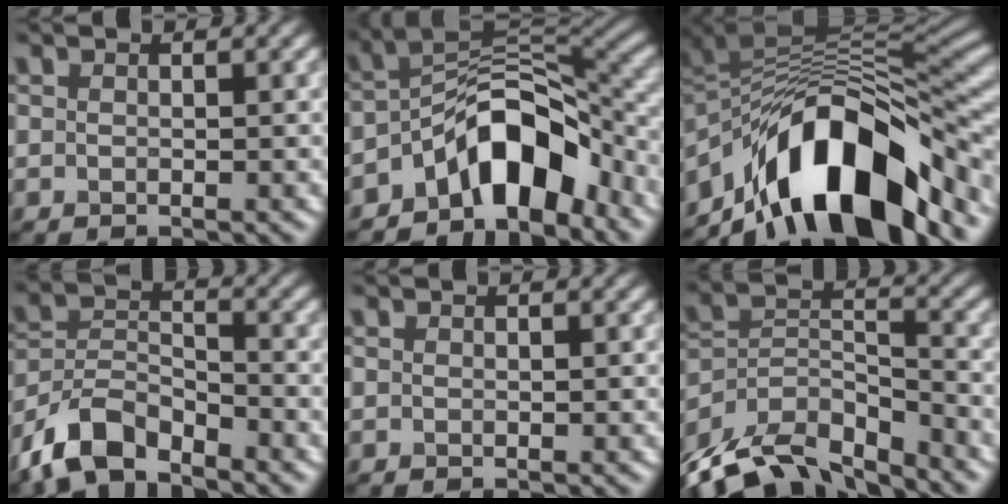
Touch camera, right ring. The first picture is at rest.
{"total": 8.2, "force": [-4.7, 3.7, 5.7], "torque": [-0.068, 0.016, -0.092]}
{"total": 13.9, "force": [-7.0, 6.1, 10.3], "torque": [-0.149, 0.023, -0.128]}
{"total": 6.4, "force": [-5.0, 2.7, 2.9], "torque": [-0.054, -0.003, -0.105]}
{"total": 0.0}
{"total": 13.2, "force": [-10.8, 5.3, 5.3], "torque": [-0.105, -0.009, -0.177]}